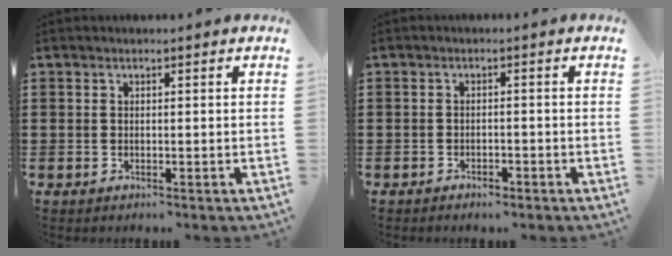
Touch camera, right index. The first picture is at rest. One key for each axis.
{"total": 1.3, "fx": -1.2, "fy": 0.3, "fz": 0.3, "tx": -0.012, "ty": -0.001, "tz": -0.024}